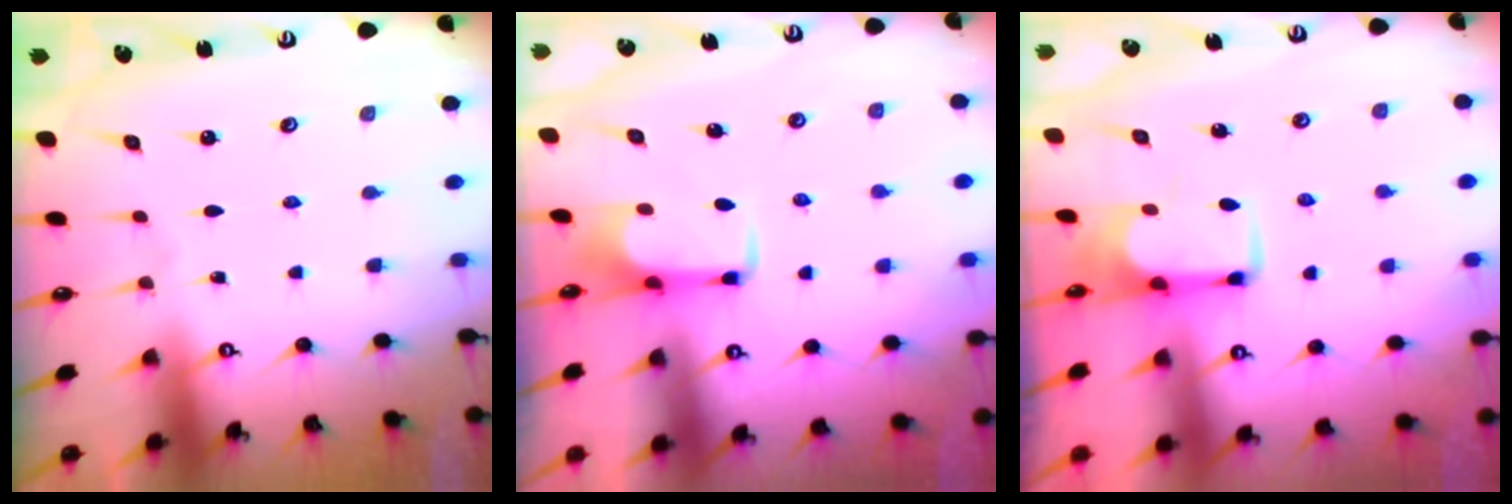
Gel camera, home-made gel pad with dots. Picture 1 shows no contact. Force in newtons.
{"total": 2.2, "press": 2.1, "slide": 0.4}
{"total": 3.5, "press": 3.4, "slide": 0.4}